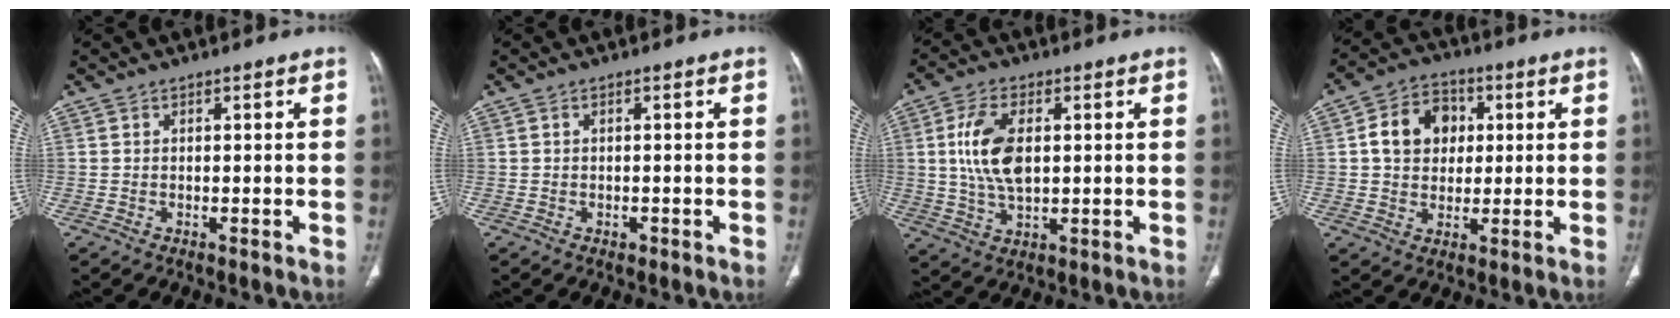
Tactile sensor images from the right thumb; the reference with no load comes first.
{"total": 0.9, "force": [-0.3, 0.6, 0.6], "torque": [-0.007, 0.000, -0.004]}
{"total": 10.7, "force": [1.6, 5.7, 8.9], "torque": [-0.179, -0.002, 0.034]}
{"total": 10.3, "force": [1.9, 8.2, 5.9], "torque": [-0.071, 0.009, 0.026]}